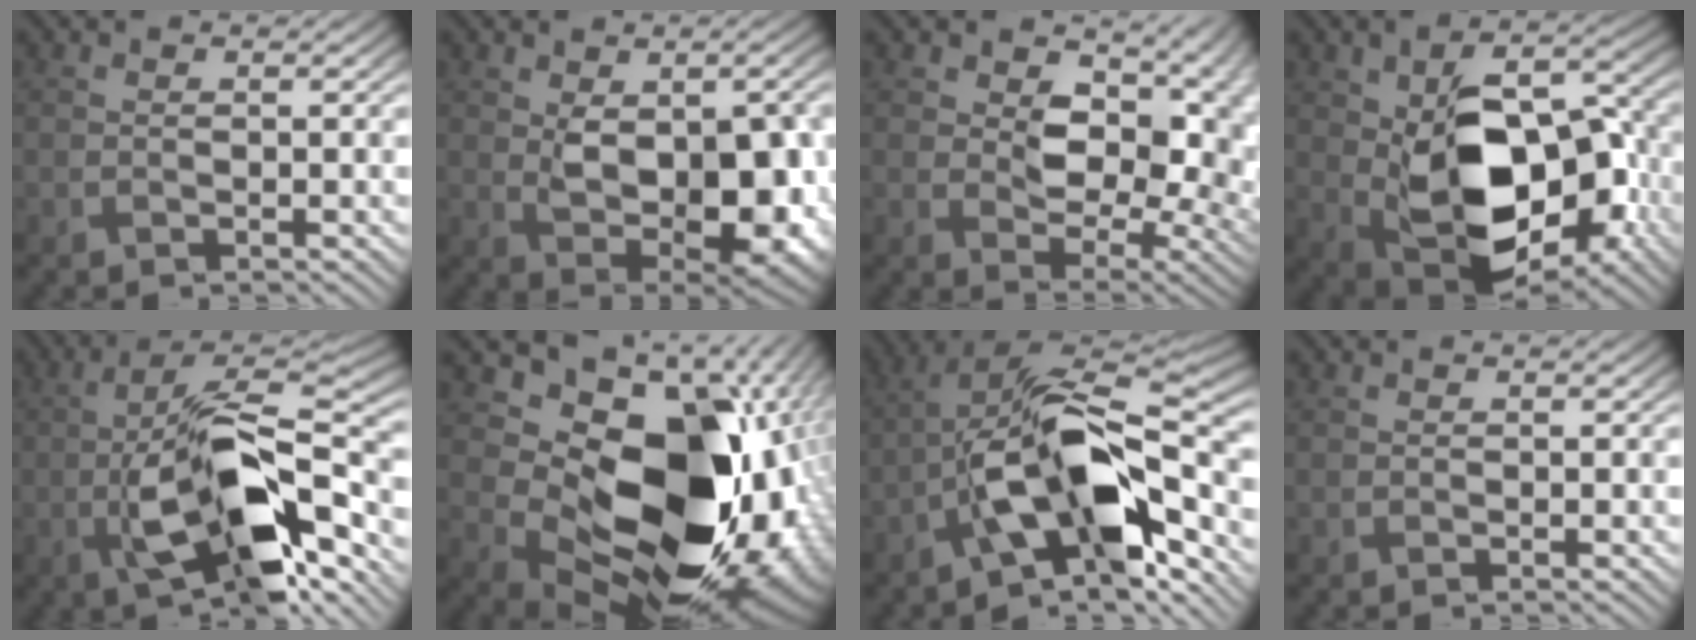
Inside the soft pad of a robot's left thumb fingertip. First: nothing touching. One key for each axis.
{"total": 11.4, "fx": -1.1, "fy": 6.1, "fz": 9.5, "tx": -0.150, "ty": -0.018, "tz": -0.005}
{"total": 13.4, "fx": 2.2, "fy": 8.5, "fz": 10.2, "tx": -0.148, "ty": 0.000, "tz": 0.043}
{"total": 15.1, "fx": -2.4, "fy": 8.6, "fz": 12.2, "tx": -0.188, "ty": -0.013, "tz": -0.033}
{"total": 15.8, "fx": -5.6, "fy": 6.0, "fz": 13.5, "tx": -0.242, "ty": -0.004, "tz": -0.104}
{"total": 19.4, "fx": 0.6, "fy": 13.0, "fz": 14.4, "tx": -0.226, "ty": -0.049, "tz": 0.048}
{"total": 14.3, "fx": -6.0, "fy": 6.0, "fz": 11.5, "tx": -0.185, "ty": 0.009, "tz": -0.130}
{"total": 0.0}